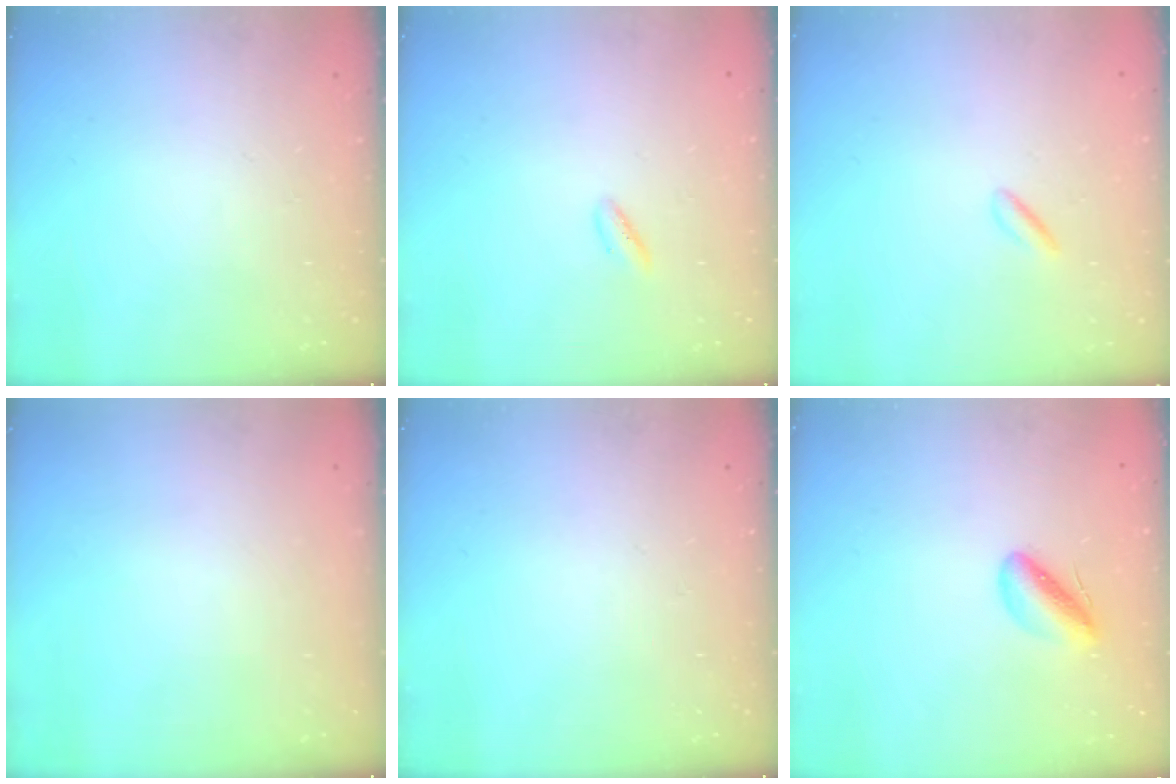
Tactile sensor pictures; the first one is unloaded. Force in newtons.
{"total": 4.1, "press": 4.0, "slide": 0.9}
{"total": 1.7, "press": 1.5, "slide": 0.8}
{"total": 0.0}
{"total": 0.0}
{"total": 4.9, "press": 4.8, "slide": 1.0}